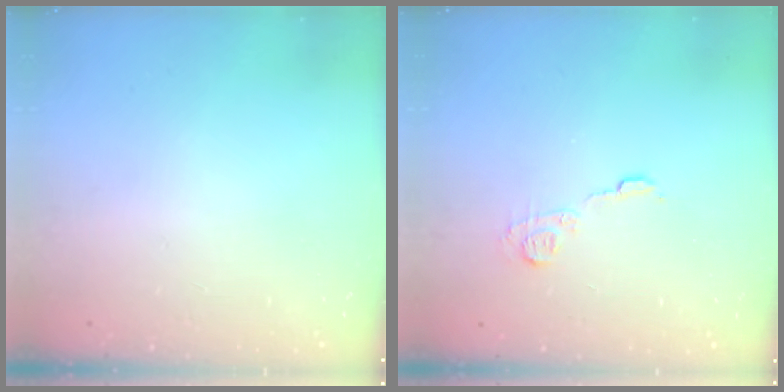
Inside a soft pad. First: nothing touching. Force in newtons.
{"total": 7.3, "press": 7.3, "slide": 0.1}